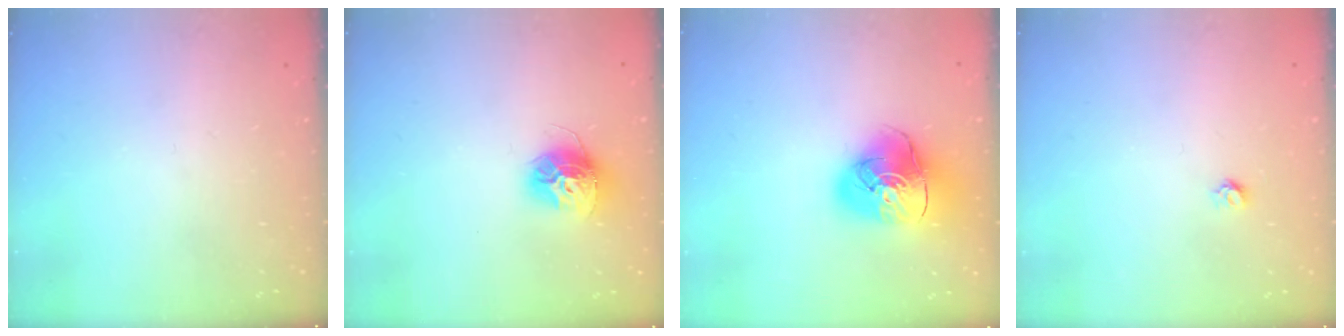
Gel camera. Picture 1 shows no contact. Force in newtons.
{"total": 12.1, "press": 12.0, "slide": 1.0}
{"total": 13.9, "press": 13.8, "slide": 1.7}
{"total": 3.6, "press": 3.6, "slide": 0.3}